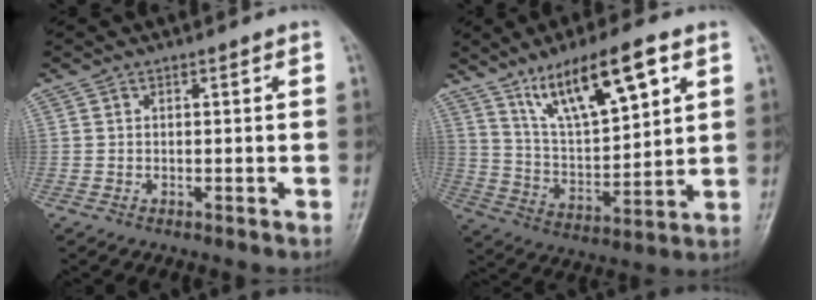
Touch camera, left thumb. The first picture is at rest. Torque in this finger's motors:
{"motor_torque": [0.49, 0.50, 1.80, -0.96, 0.39]}